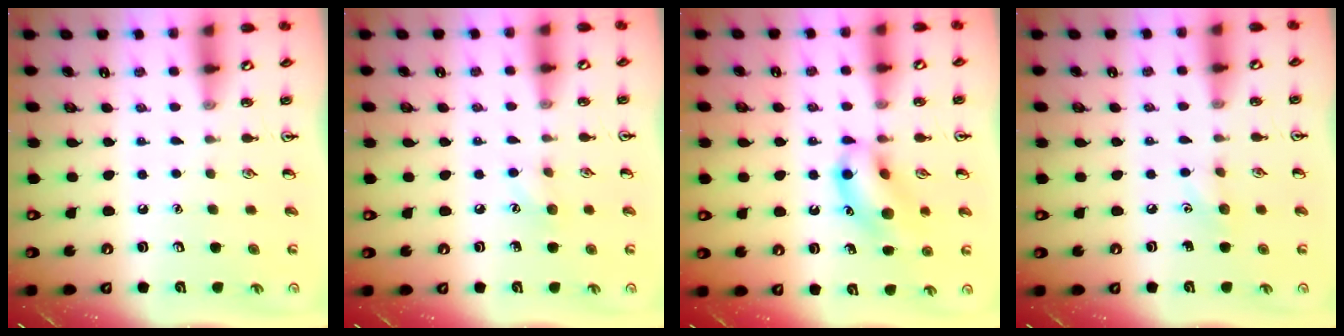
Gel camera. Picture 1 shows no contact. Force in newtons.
{"total": 5.6, "press": 5.4, "slide": 1.6}
{"total": 13.5, "press": 13.2, "slide": 2.4}
{"total": 5.1, "press": 4.8, "slide": 1.8}